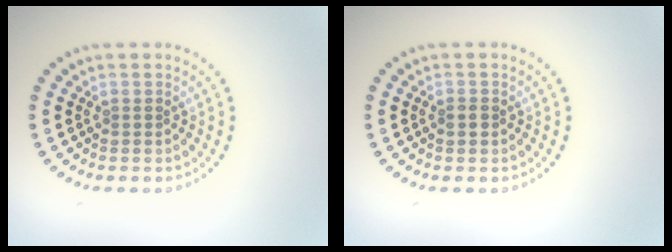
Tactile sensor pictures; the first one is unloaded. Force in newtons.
{"total": 1.2, "press": 1.2, "slide": 0.2}